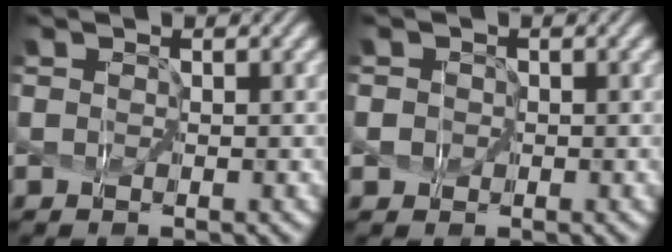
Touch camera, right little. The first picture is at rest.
{"total": 2.5, "force": [-0.4, 2.4, 0.6], "torque": [0.001, 0.018, -0.024]}